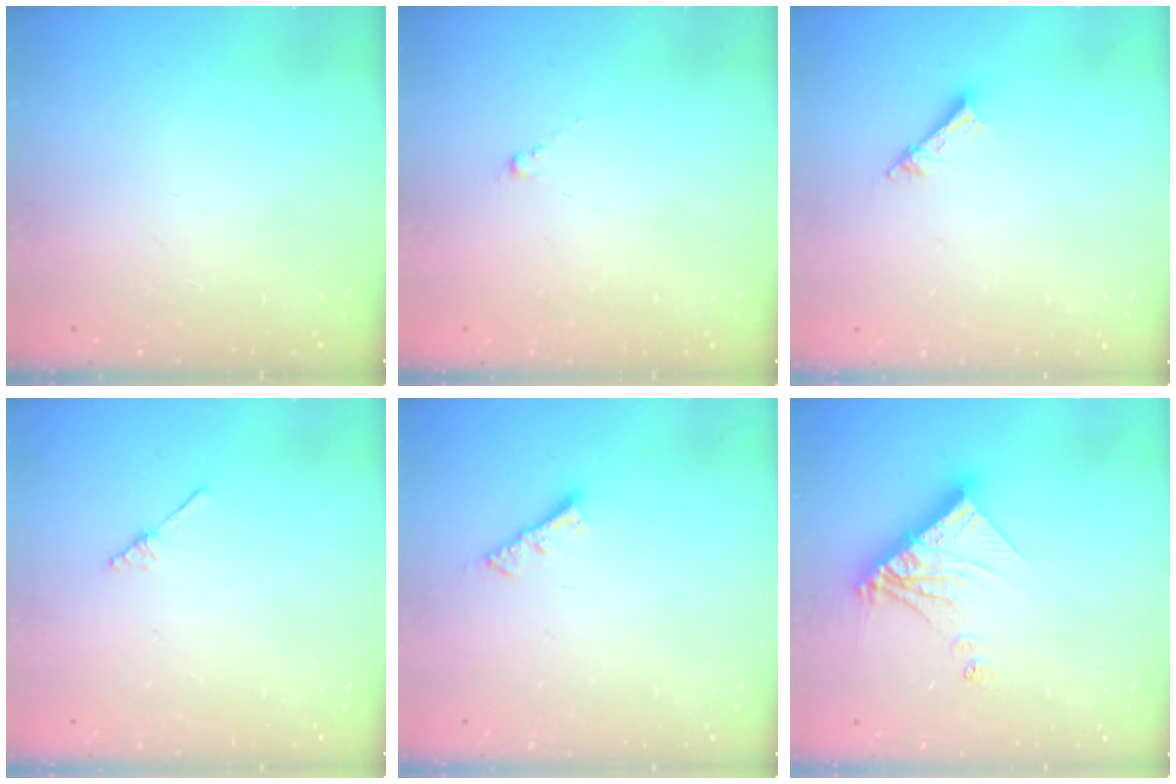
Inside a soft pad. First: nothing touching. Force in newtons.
{"total": 0.8, "press": 0.7, "slide": 0.5}
{"total": 3.2, "press": 3.2, "slide": 0.2}
{"total": 2.0, "press": 2.0, "slide": 0.2}
{"total": 4.2, "press": 4.2, "slide": 0.3}
{"total": 12.7, "press": 12.7, "slide": 1.2}